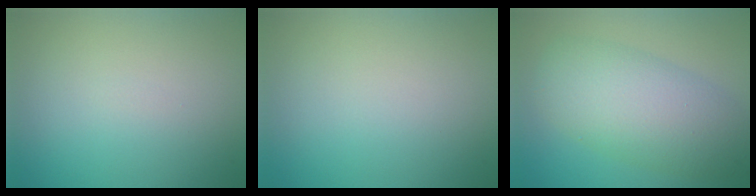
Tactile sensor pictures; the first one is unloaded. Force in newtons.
{"total": 0.0}
{"total": 7.2, "press": 7.2, "slide": 0.1}